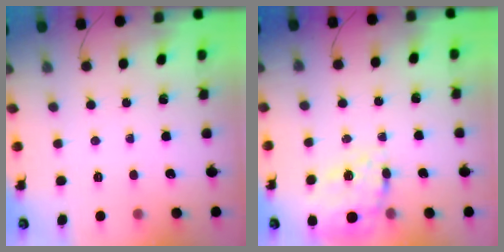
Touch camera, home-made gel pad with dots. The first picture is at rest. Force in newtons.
{"total": 16.6, "press": 16.4, "slide": 2.6}